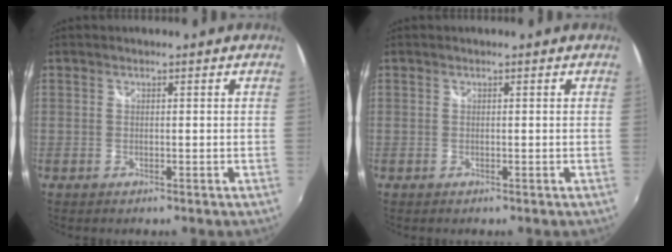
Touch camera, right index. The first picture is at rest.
{"total": 0.0}